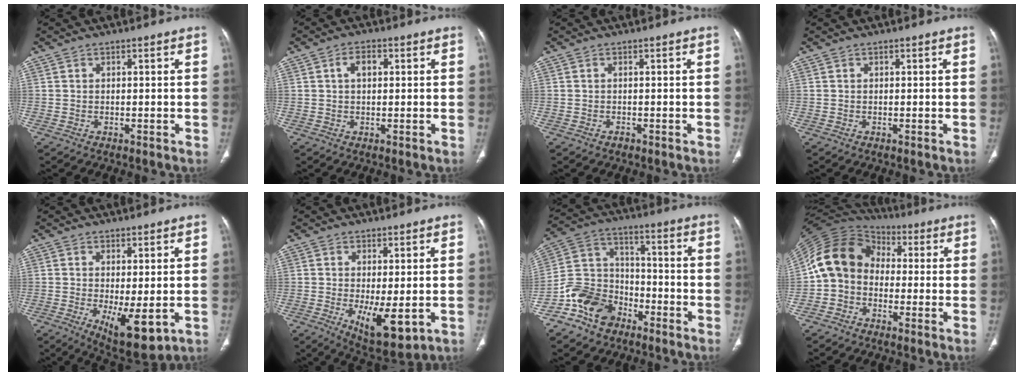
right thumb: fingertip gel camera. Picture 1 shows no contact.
{"total": 3.3, "force": [0.8, 2.0, 2.5], "torque": [-0.041, 0.008, 0.013]}
{"total": 0.5, "force": [-0.4, 0.3, 0.2], "torque": [-0.003, 0.000, -0.006]}
{"total": 0.0}
{"total": 8.7, "force": [-1.7, 3.1, 8.0], "torque": [-0.120, -0.025, -0.013]}
{"total": 8.9, "force": [-1.7, 3.3, 8.1], "torque": [-0.121, -0.027, -0.013]}
{"total": 11.8, "force": [-7.3, 8.1, 4.5], "torque": [-0.070, 0.066, -0.142]}
{"total": 12.4, "force": [-0.8, 10.1, 7.2], "torque": [-0.131, 0.043, -0.033]}